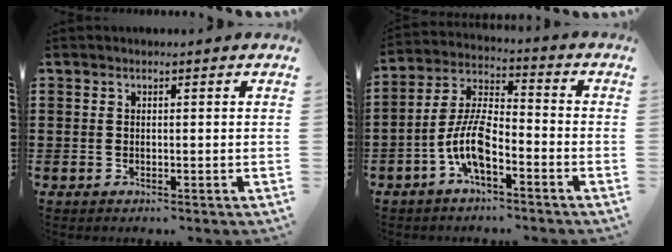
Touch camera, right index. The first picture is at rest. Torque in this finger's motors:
{"motor_torque": [2.14, 0.00, 0.95, 0.21]}